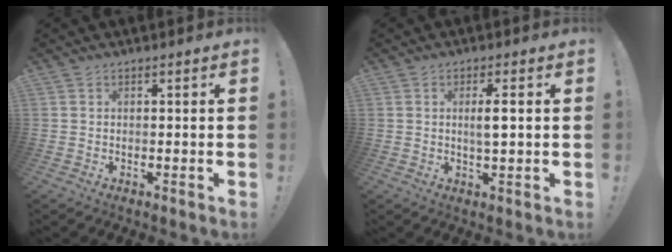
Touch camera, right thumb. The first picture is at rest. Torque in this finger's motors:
{"motor_torque": [-0.09, 0.19, 0.35, -0.08, 0.05]}